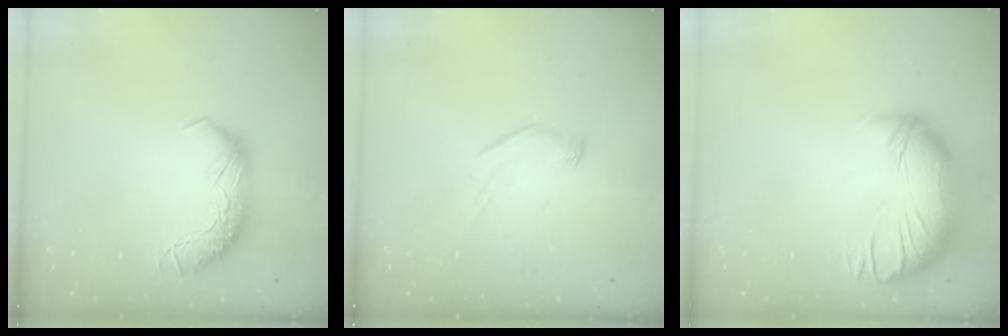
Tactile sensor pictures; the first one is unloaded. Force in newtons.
{"total": 6.4, "press": 6.3, "slide": 0.8}
{"total": 2.1, "press": 0.9, "slide": 2.0}